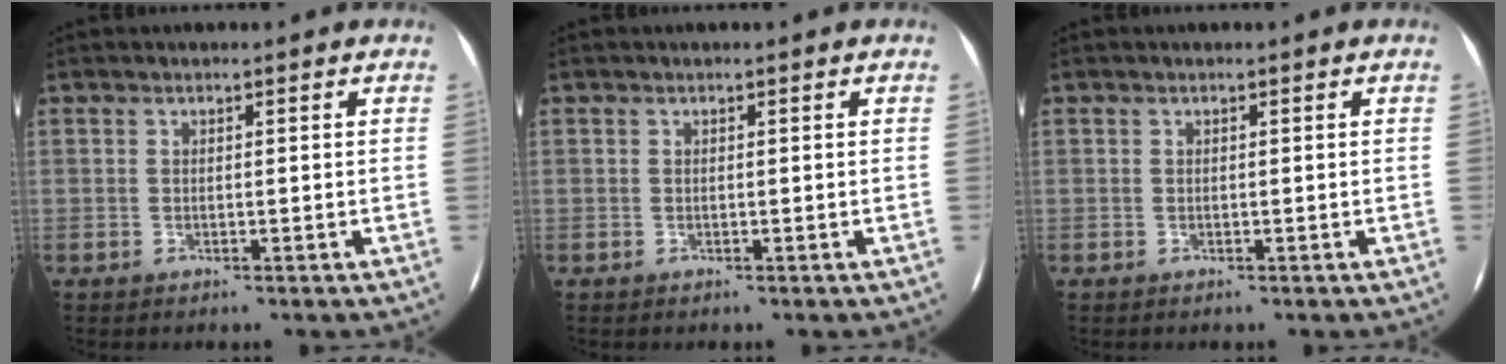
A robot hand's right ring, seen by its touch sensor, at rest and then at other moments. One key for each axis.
{"total": 0.0}
{"total": 0.0}